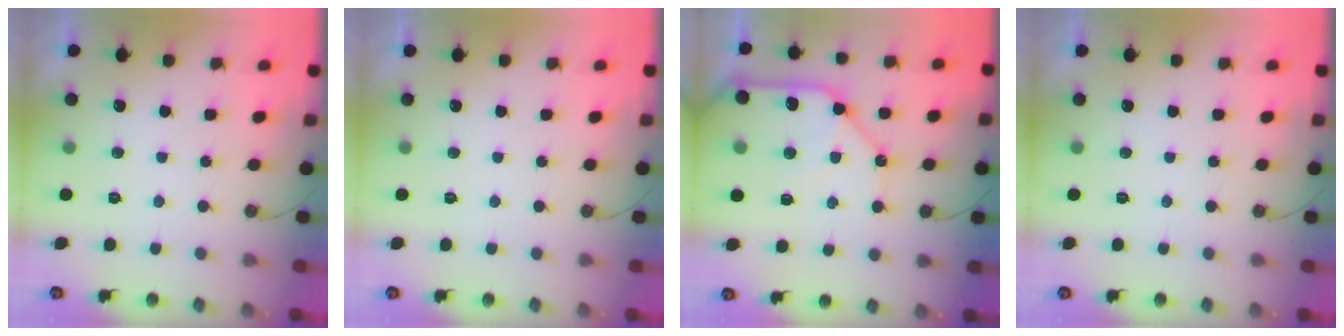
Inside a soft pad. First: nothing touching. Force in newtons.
{"total": 0.0}
{"total": 18.6, "press": 18.5, "slide": 2.6}
{"total": 0.0}